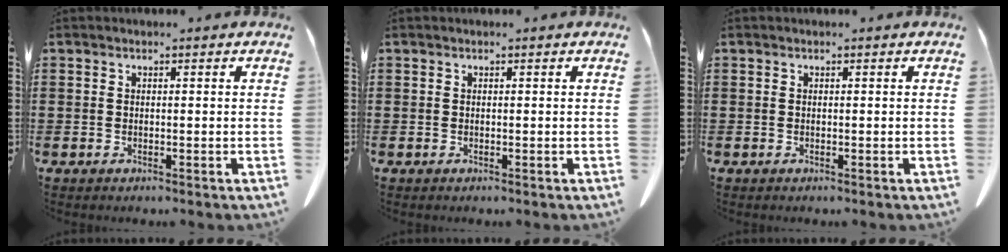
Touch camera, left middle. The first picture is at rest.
{"total": 0.0}
{"total": 0.0}